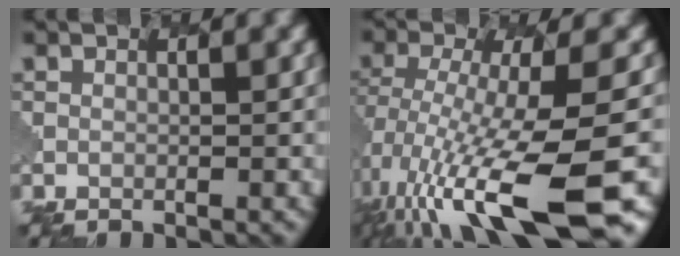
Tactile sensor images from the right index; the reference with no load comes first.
{"total": 13.0, "force": [-5.6, 3.5, 11.3], "torque": [-0.226, -0.032, -0.080]}